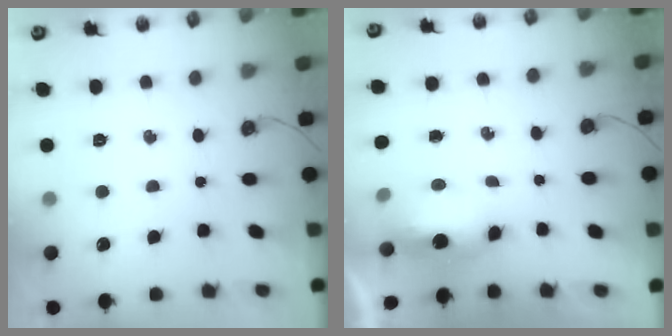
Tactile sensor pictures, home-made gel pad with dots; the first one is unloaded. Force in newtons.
{"total": 12.9, "press": 8.4, "slide": 9.7}